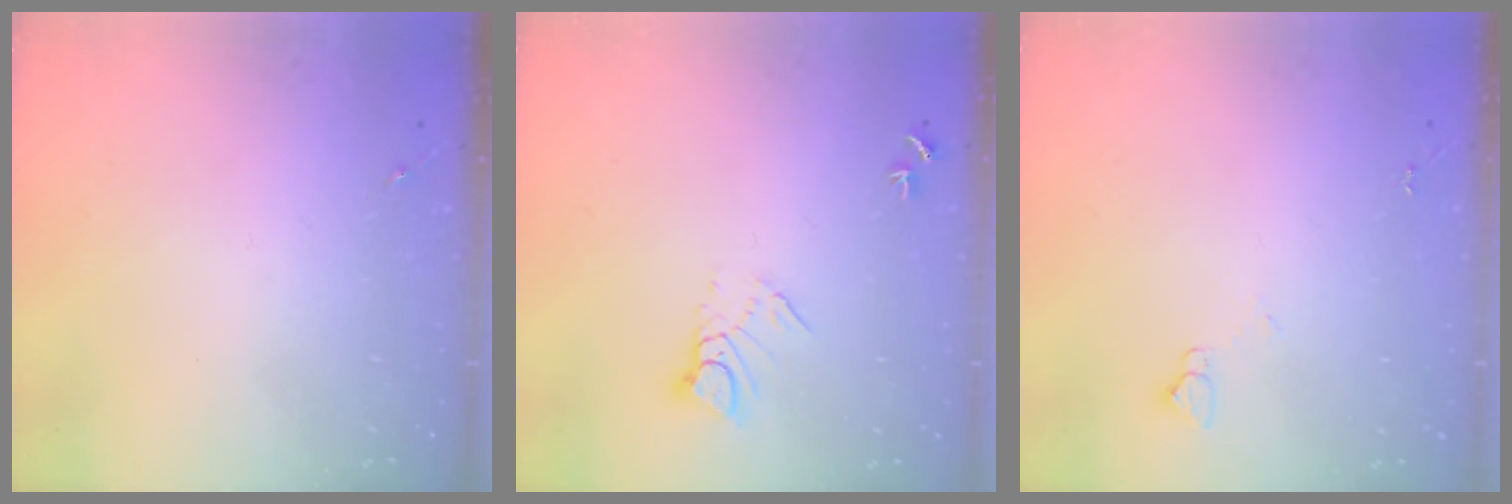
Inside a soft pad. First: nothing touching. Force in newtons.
{"total": 5.9, "press": 5.9, "slide": 0.5}
{"total": 3.1, "press": 3.0, "slide": 0.3}